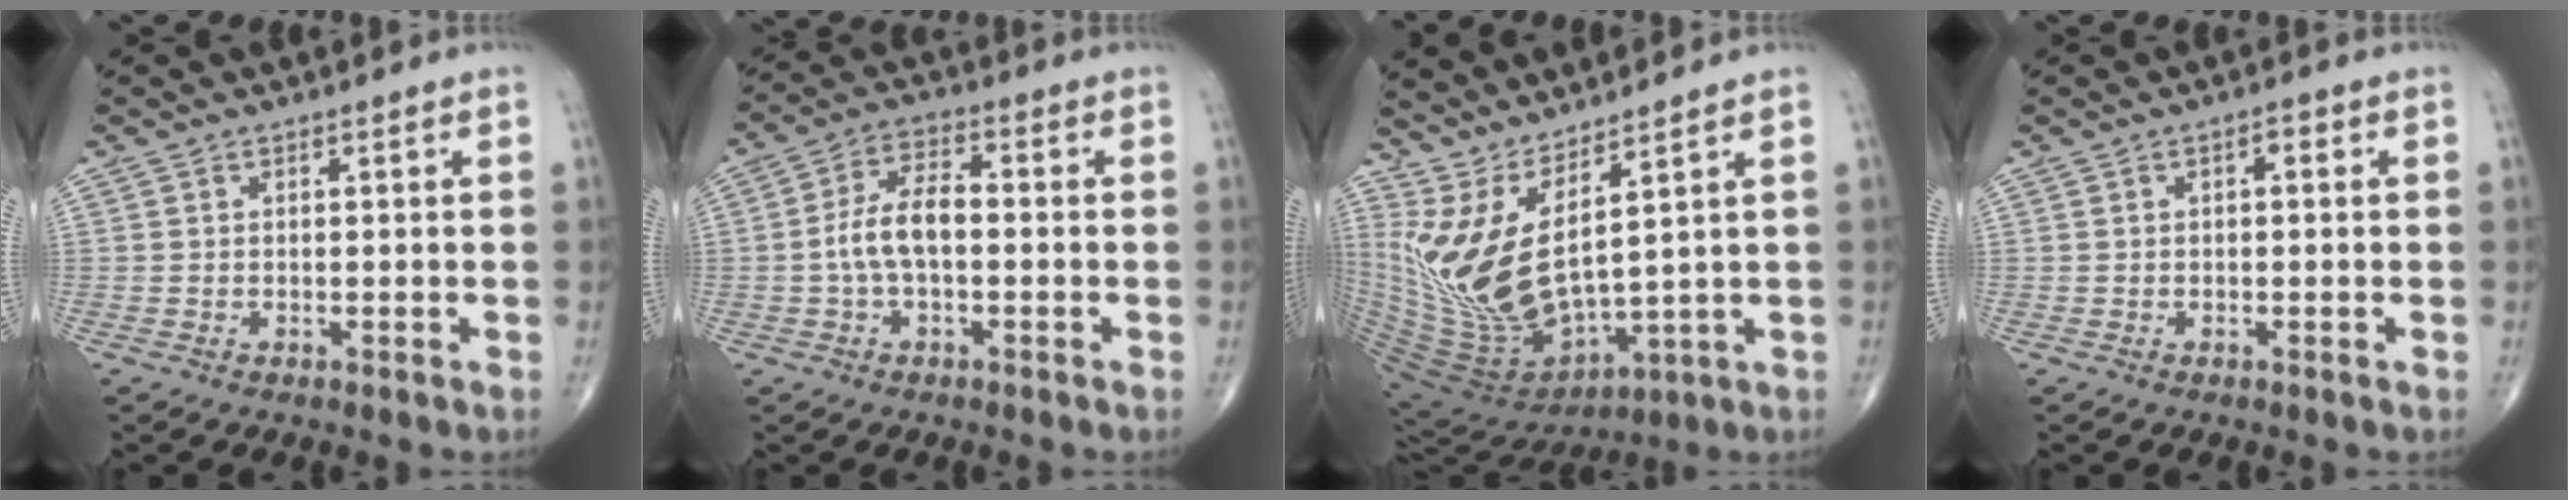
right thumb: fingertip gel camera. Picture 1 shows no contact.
{"total": 7.9, "force": [-0.9, 4.0, 6.8], "torque": [-0.135, 0.027, -0.023]}
{"total": 15.0, "force": [7.2, 3.2, 12.8], "torque": [-0.270, -0.075, 0.164]}
{"total": 1.7, "force": [0.4, 0.8, 1.5], "torque": [-0.019, 0.004, 0.001]}